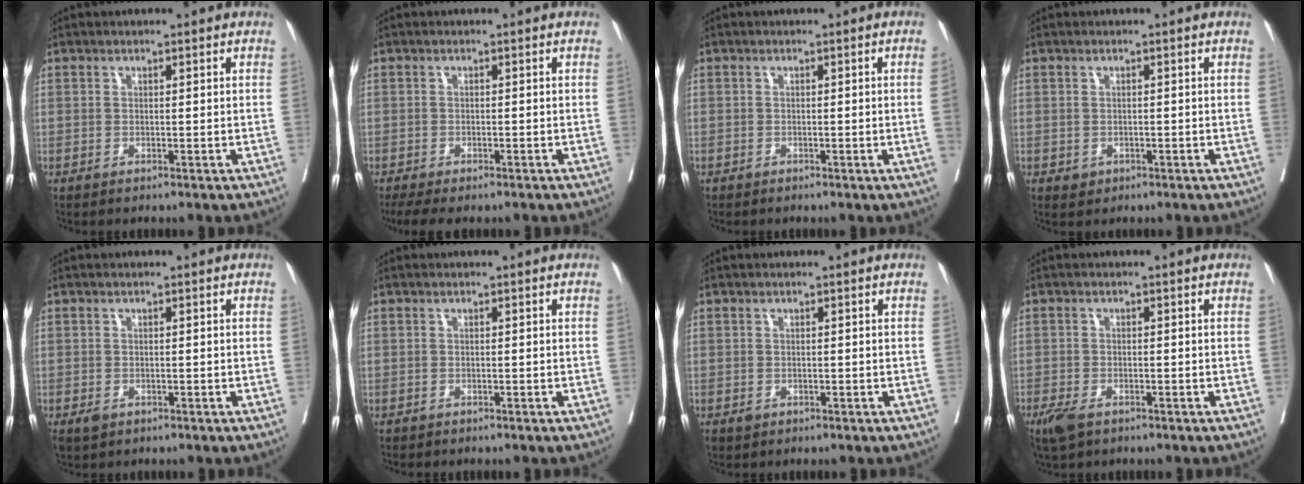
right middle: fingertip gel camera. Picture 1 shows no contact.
{"total": 5.2, "force": [-4.1, 1.7, 2.7], "torque": [-0.040, -0.013, -0.062]}
{"total": 0.7, "force": [-0.2, -0.2, 0.7], "torque": [-0.011, -0.002, -0.003]}
{"total": 1.3, "force": [-0.5, 1.1, 0.4], "torque": [-0.005, 0.003, 0.000]}
{"total": 1.6, "force": [-0.7, 1.1, 0.8], "torque": [-0.017, -0.002, -0.005]}
{"total": 0.7, "force": [-0.6, 0.3, 0.1], "torque": [-0.008, 0.000, -0.011]}
{"total": 0.9, "force": [-0.4, 0.7, 0.3], "torque": [-0.006, 0.001, -0.001]}
{"total": 3.9, "force": [-2.5, 1.8, 2.3], "torque": [-0.049, -0.009, -0.042]}